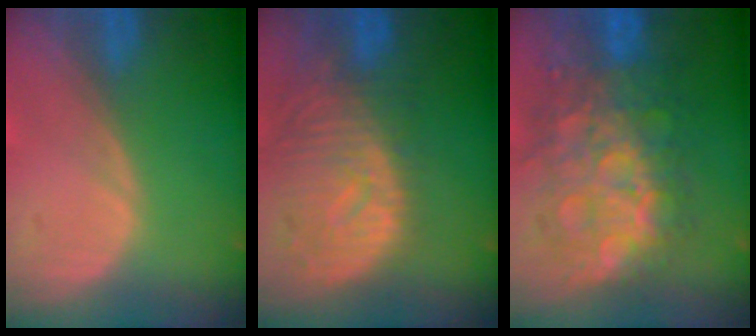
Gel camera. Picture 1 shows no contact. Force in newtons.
{"total": 11.3, "press": 9.9, "slide": 5.6}
{"total": 12.4, "press": 12.3, "slide": 1.3}